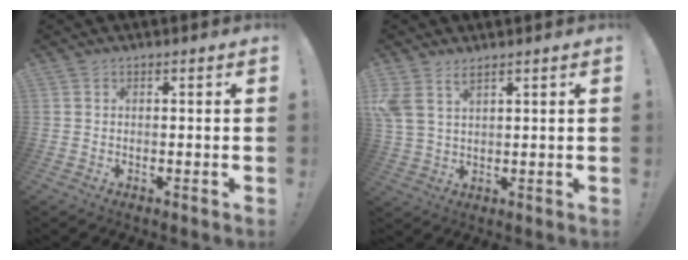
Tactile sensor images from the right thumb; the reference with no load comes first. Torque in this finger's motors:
{"motor_torque": [0.85, 1.03, 0.04, 0.25, 0.06]}